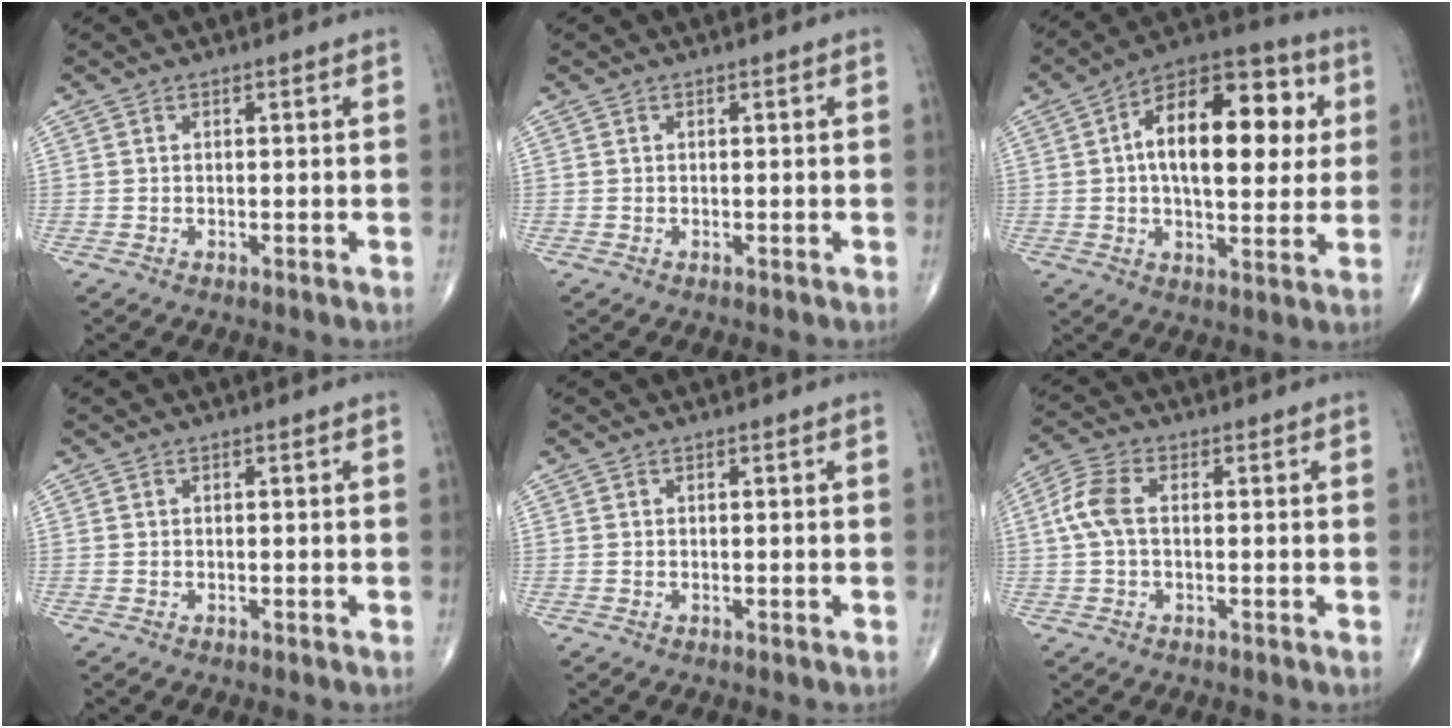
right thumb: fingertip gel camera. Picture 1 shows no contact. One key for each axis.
{"total": 0.0}
{"total": 20.8, "fx": 3.8, "fy": 10.5, "fz": 17.5, "tx": -0.234, "ty": 0.018, "tz": 0.045}
{"total": 0.0}
{"total": 0.0}
{"total": 6.0, "fx": 0.3, "fy": 3.4, "fz": 4.9, "tx": -0.121, "ty": 0.019, "tz": 0.001}